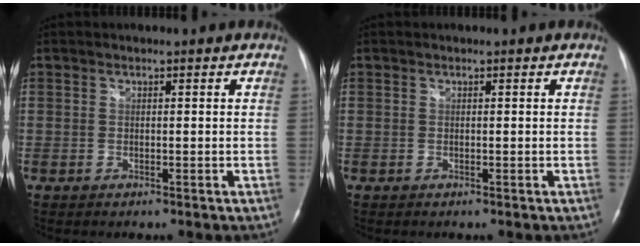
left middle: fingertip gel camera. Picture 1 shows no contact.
{"total": 0.0}